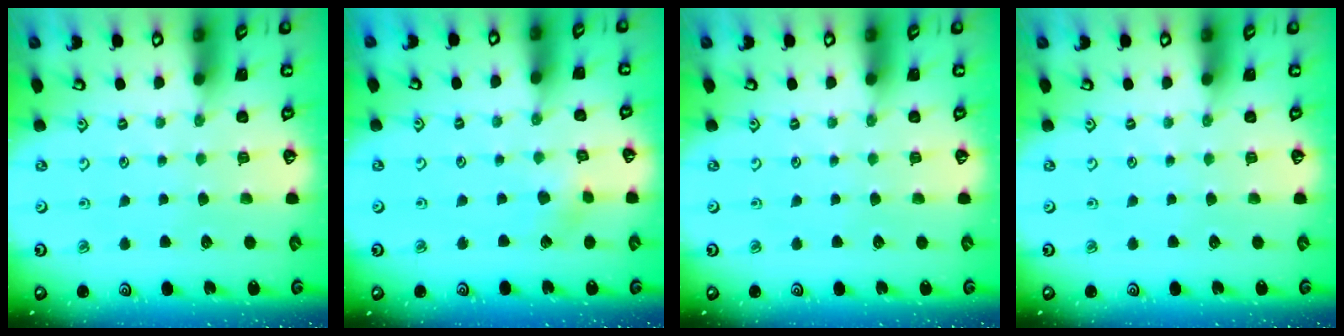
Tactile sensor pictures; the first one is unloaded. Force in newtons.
{"total": 3.2, "press": 3.2, "slide": 0.4}
{"total": 0.0}
{"total": 0.0}